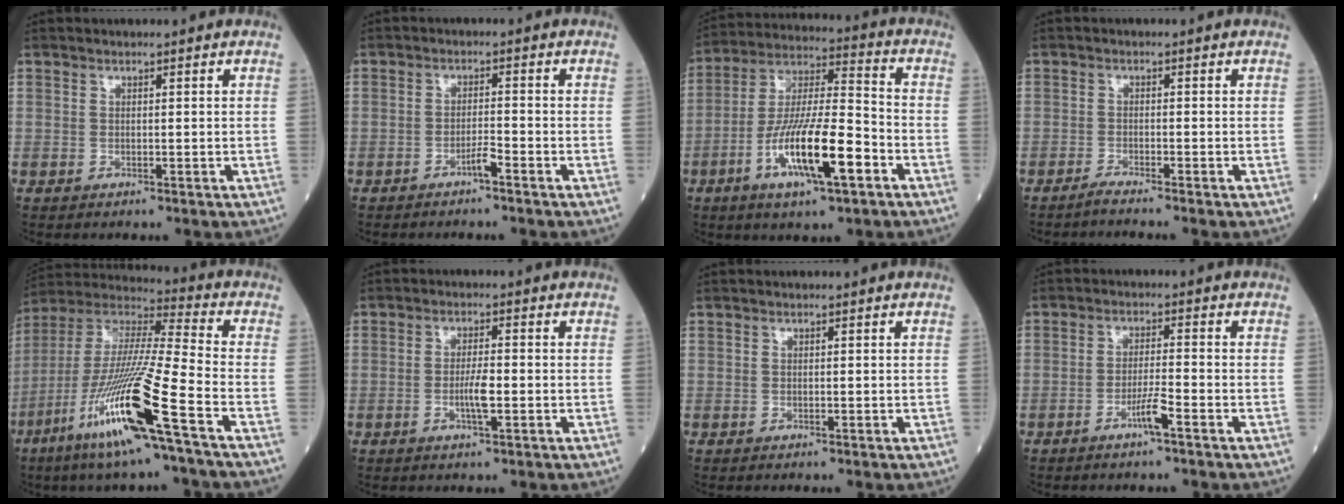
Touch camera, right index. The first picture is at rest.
{"total": 1.9, "force": [-1.4, -0.1, 1.2], "torque": [-0.022, 0.002, -0.025]}
{"total": 15.2, "force": [-6.1, 2.4, 13.8], "torque": [-0.265, -0.008, -0.106]}
{"total": 2.0, "force": [-1.8, -0.7, 0.7], "torque": [-0.016, 0.000, -0.033]}
{"total": 19.9, "force": [-9.3, -0.6, 17.6], "torque": [-0.390, -0.049, -0.186]}
{"total": 3.4, "force": [-0.9, 0.3, 3.3], "torque": [-0.065, -0.001, -0.016]}
{"total": 0.0}
{"total": 3.3, "force": [-2.0, -0.4, 2.6], "torque": [-0.051, -0.002, -0.037]}